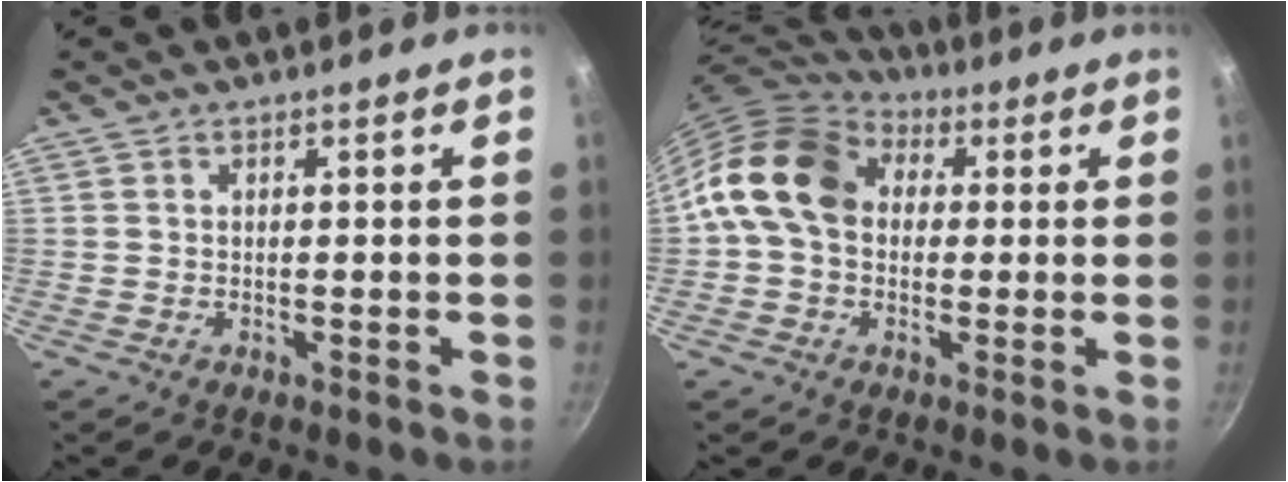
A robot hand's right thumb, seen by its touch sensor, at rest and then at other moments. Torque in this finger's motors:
{"motor_torque": [1.80, 2.14, 0.21, -0.17, 0.24]}